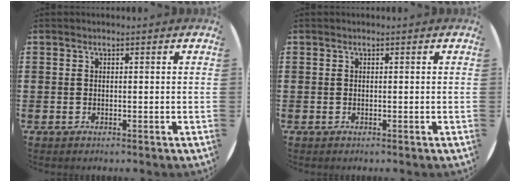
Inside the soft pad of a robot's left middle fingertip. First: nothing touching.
{"total": 0.0}